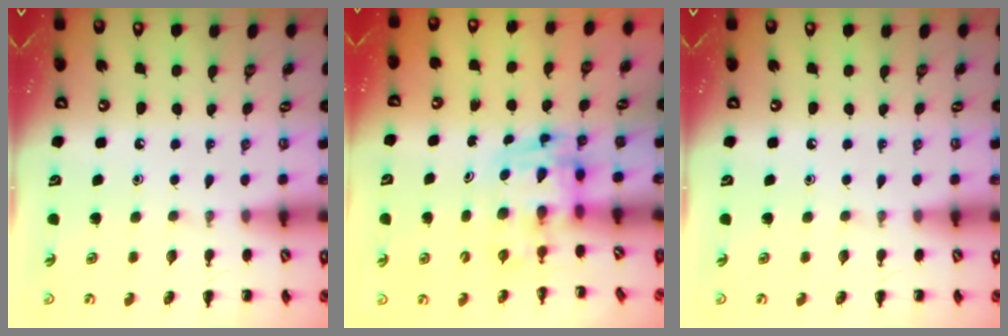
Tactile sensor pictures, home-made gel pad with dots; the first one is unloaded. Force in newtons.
{"total": 3.4, "press": 3.4, "slide": 0.6}
{"total": 0.0}